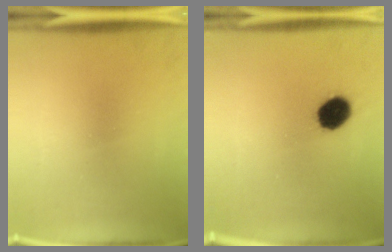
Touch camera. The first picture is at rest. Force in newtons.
{"total": 8.6}